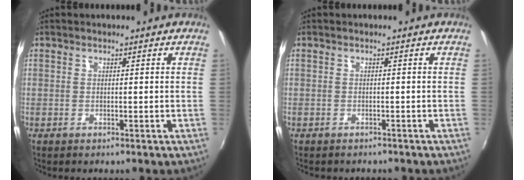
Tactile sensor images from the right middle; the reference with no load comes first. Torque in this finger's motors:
{"motor_torque": [0.09, -0.13, 0.01, 0.03]}